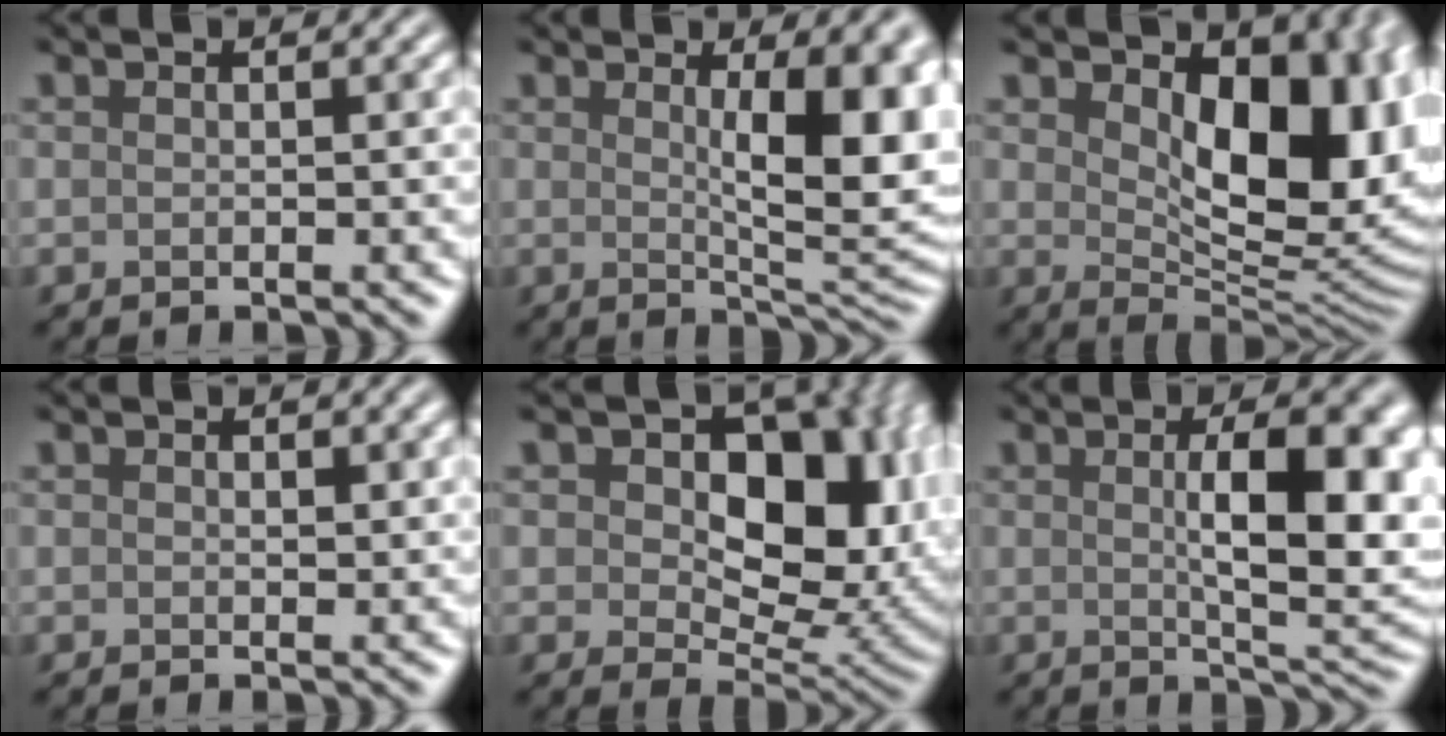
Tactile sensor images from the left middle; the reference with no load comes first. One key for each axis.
{"total": 8.2, "fx": 1.5, "fy": 2.4, "fz": 7.8, "tx": -0.105, "ty": -0.010, "tz": 0.030}
{"total": 12.1, "fx": 2.6, "fy": 6.7, "fz": 9.7, "tx": -0.120, "ty": -0.013, "tz": 0.049}
{"total": 0.7, "fx": 0.4, "fy": 0.4, "fz": 0.4, "tx": -0.004, "ty": -0.003, "tz": 0.005}
{"total": 13.3, "fx": 3.2, "fy": 8.4, "fz": 9.8, "tx": -0.120, "ty": -0.008, "tz": 0.051}
{"total": 9.4, "fx": 1.0, "fy": 2.8, "fz": 8.9, "tx": -0.117, "ty": 0.000, "tz": 0.020}